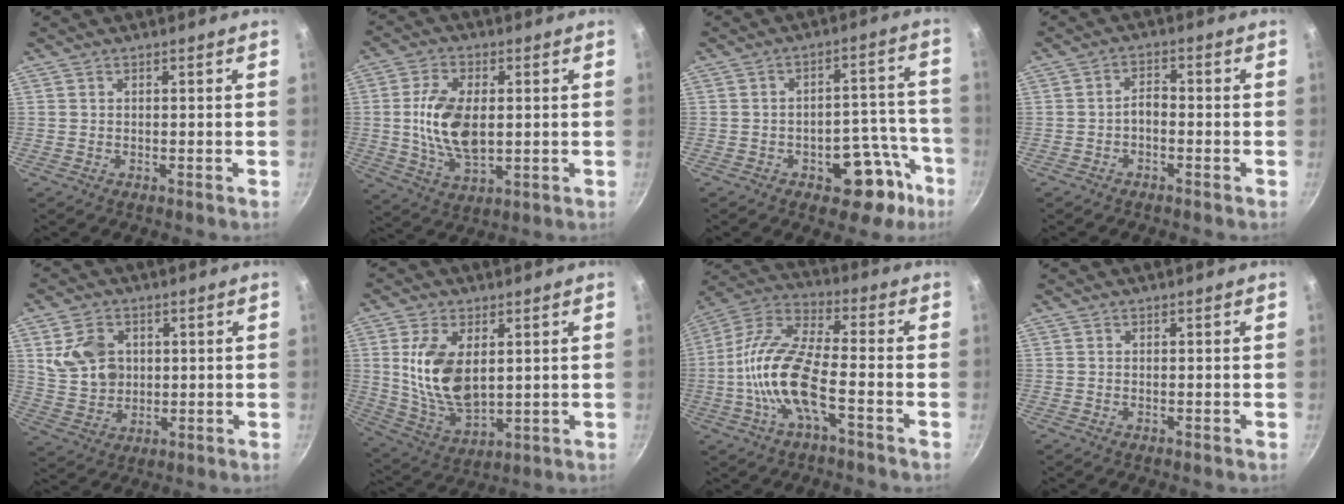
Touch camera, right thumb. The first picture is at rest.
{"total": 12.5, "force": [0.5, 6.8, 10.4], "torque": [-0.197, -0.005, 0.016]}
{"total": 11.8, "force": [-6.1, 6.2, 7.9], "torque": [-0.060, 0.059, -0.074]}
{"total": 2.7, "force": [-1.0, 1.6, 2.0], "torque": [-0.027, 0.018, -0.024]}
{"total": 9.4, "force": [2.6, 7.3, 5.4], "torque": [-0.078, -0.007, 0.059]}
{"total": 13.8, "force": [2.6, 7.6, 11.2], "torque": [-0.204, -0.020, 0.063]}
{"total": 15.3, "force": [-4.0, 5.2, 13.8], "torque": [-0.297, 0.040, -0.081]}
{"total": 0.0}